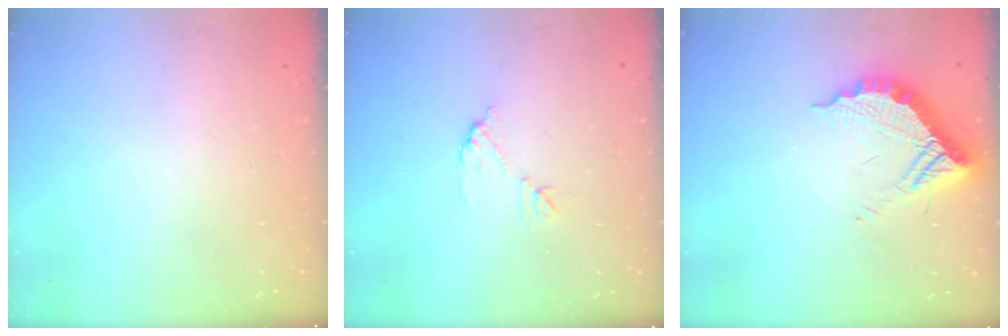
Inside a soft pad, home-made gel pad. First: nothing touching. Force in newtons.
{"total": 6.5, "press": 6.4, "slide": 0.5}
{"total": 14.5, "press": 14.4, "slide": 1.4}